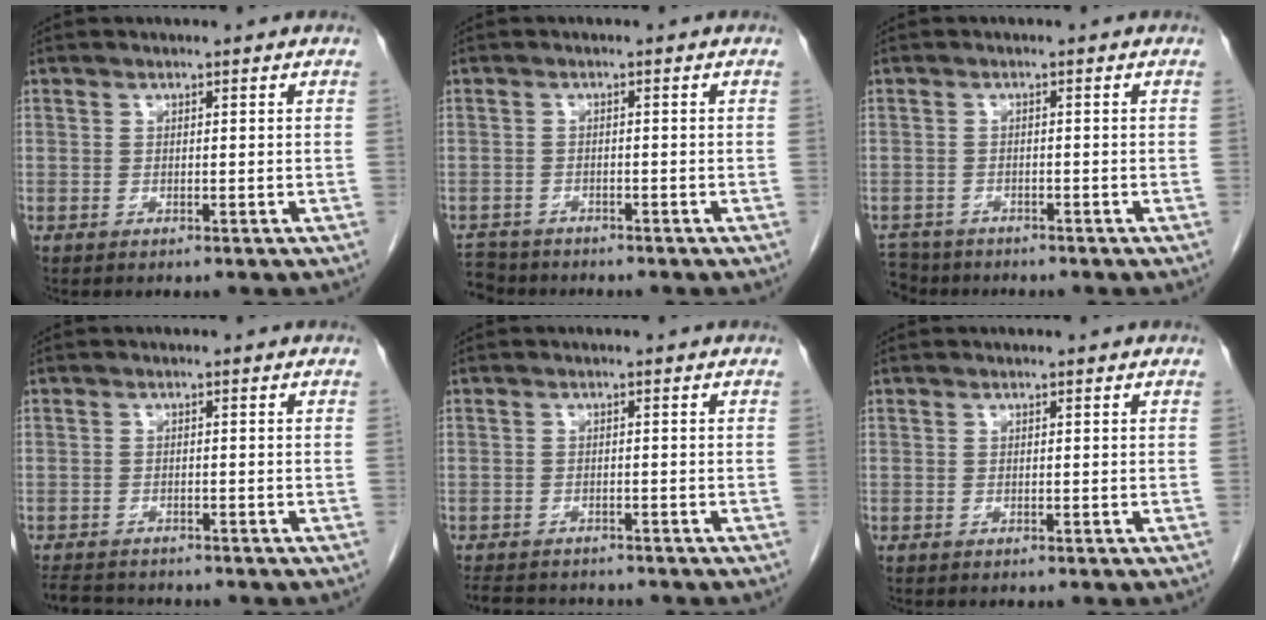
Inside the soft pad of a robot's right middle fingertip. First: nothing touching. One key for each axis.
{"total": 4.5, "fx": -4.2, "fy": 1.7, "fz": -0.2, "tx": 0.002, "ty": -0.009, "tz": -0.077}
{"total": 4.6, "fx": -4.1, "fy": 2.0, "fz": -0.1, "tx": 0.001, "ty": -0.006, "tz": -0.073}
{"total": 5.4, "fx": -5.1, "fy": 1.3, "fz": 1.4, "tx": -0.026, "ty": -0.010, "tz": -0.081}
{"total": 7.3, "fx": -6.6, "fy": 2.1, "fz": 2.2, "tx": -0.038, "ty": -0.006, "tz": -0.094}
{"total": 0.0}